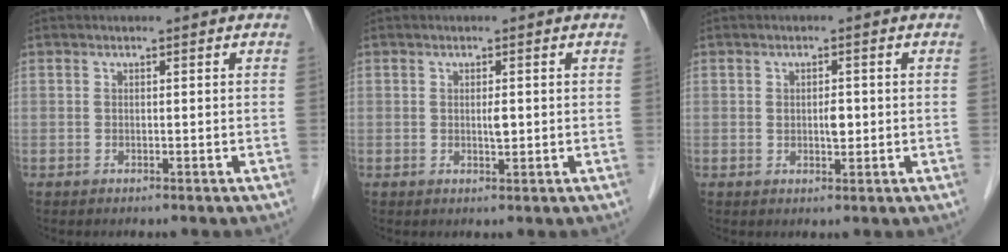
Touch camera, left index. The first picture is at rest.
{"total": 1.2, "force": [0.1, 0.4, 1.1], "torque": [-0.021, -0.003, 0.003]}
{"total": 1.9, "force": [0.0, 0.9, 1.7], "torque": [-0.028, -0.001, 0.002]}